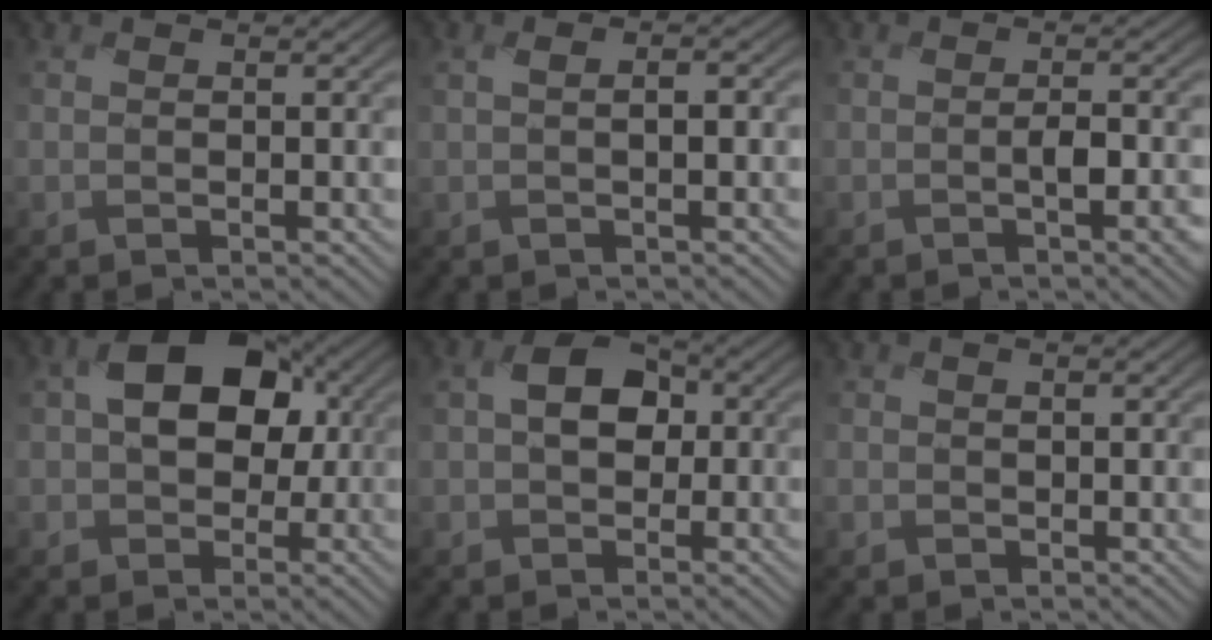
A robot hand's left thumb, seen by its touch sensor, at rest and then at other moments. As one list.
[{"total": 2.6, "force": [-0.1, 1.1, 2.4], "torque": [-0.045, 0.004, -0.002]}, {"total": 2.9, "force": [-1.2, 0.8, 2.6], "torque": [-0.047, -0.001, -0.025]}, {"total": 11.1, "force": [0.9, 7.9, 7.7], "torque": [-0.138, 0.005, 0.009]}, {"total": 6.5, "force": [0.1, 4.7, 4.4], "torque": [-0.088, 0.008, -0.005]}, {"total": 1.1, "force": [-0.1, 1.0, 0.4], "torque": [-0.012, -0.003, -0.003]}]